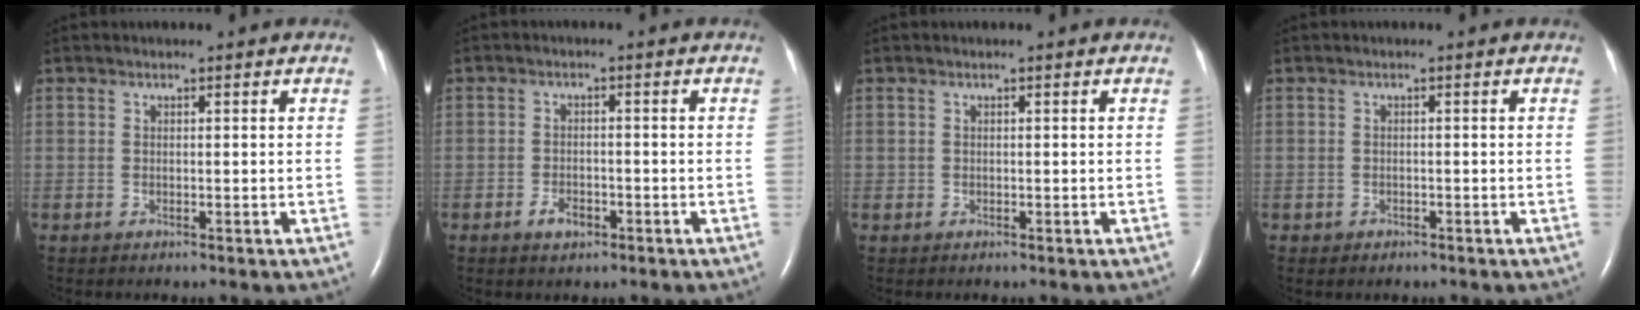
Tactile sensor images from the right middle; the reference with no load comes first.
{"total": 2.7, "force": [-1.6, 1.5, 1.6], "torque": [-0.032, 0.002, -0.023]}
{"total": 0.0}
{"total": 0.8, "force": [-0.5, 0.6, 0.1], "torque": [-0.007, 0.003, -0.006]}